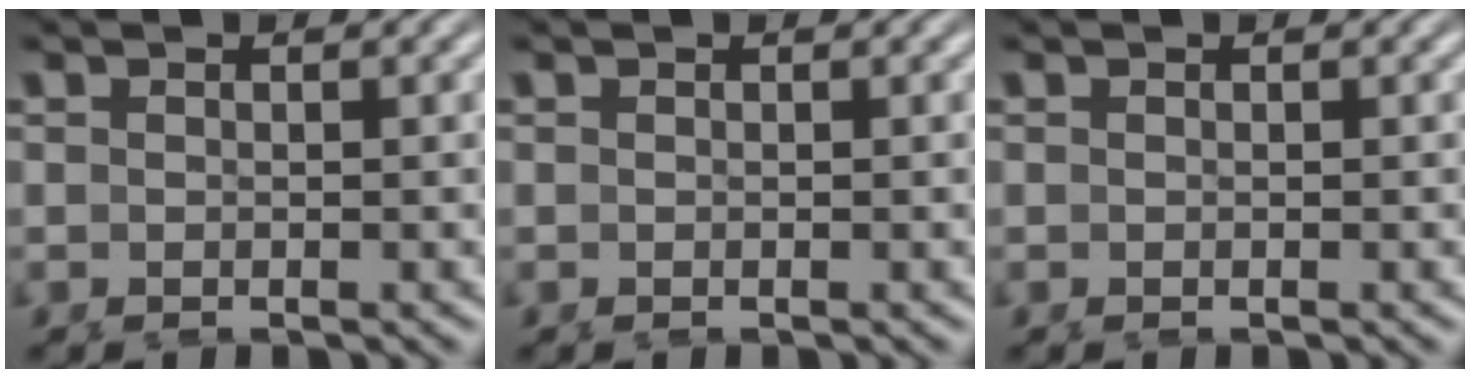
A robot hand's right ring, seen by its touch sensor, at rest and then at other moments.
{"total": 0.0}
{"total": 0.0}